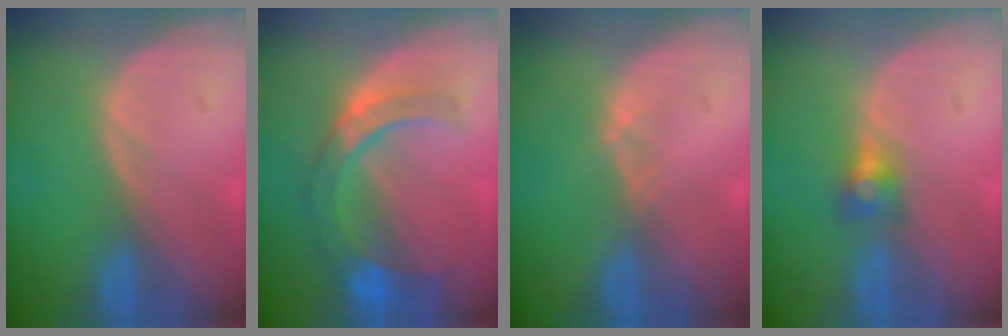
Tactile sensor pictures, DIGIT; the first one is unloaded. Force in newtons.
{"total": 8.8, "press": 7.8, "slide": 4.1}
{"total": 0.6, "press": 0.5, "slide": 0.2}
{"total": 2.8, "press": 2.5, "slide": 1.3}